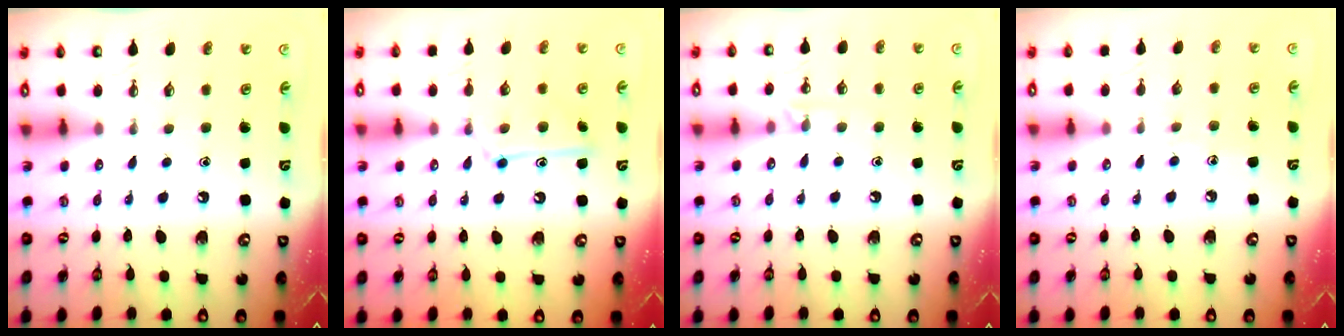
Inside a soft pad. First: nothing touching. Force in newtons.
{"total": 11.8, "press": 11.8, "slide": 0.8}
{"total": 4.2, "press": 4.2, "slide": 0.6}
{"total": 3.9, "press": 3.8, "slide": 0.4}